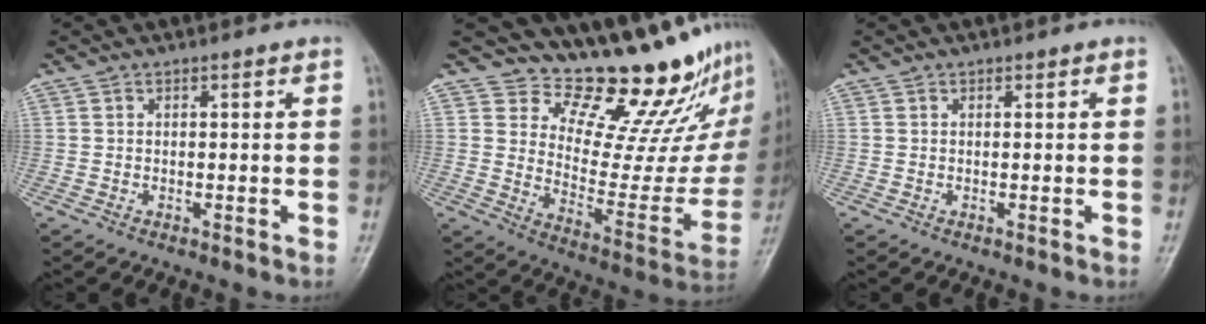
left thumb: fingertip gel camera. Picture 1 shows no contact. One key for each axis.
{"total": 19.7, "fx": 17.0, "fy": 5.9, "fz": 8.1, "tx": -0.058, "ty": -0.158, "tz": 0.233}
{"total": 0.0}